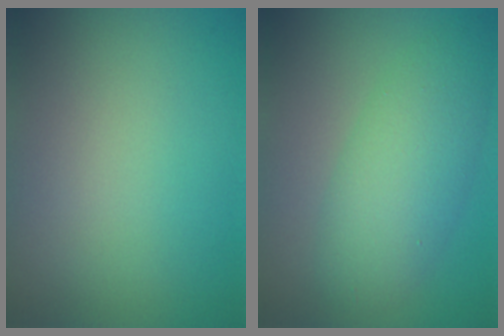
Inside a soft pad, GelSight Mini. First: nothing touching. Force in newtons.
{"total": 5.0, "press": 5.0, "slide": 0.2}